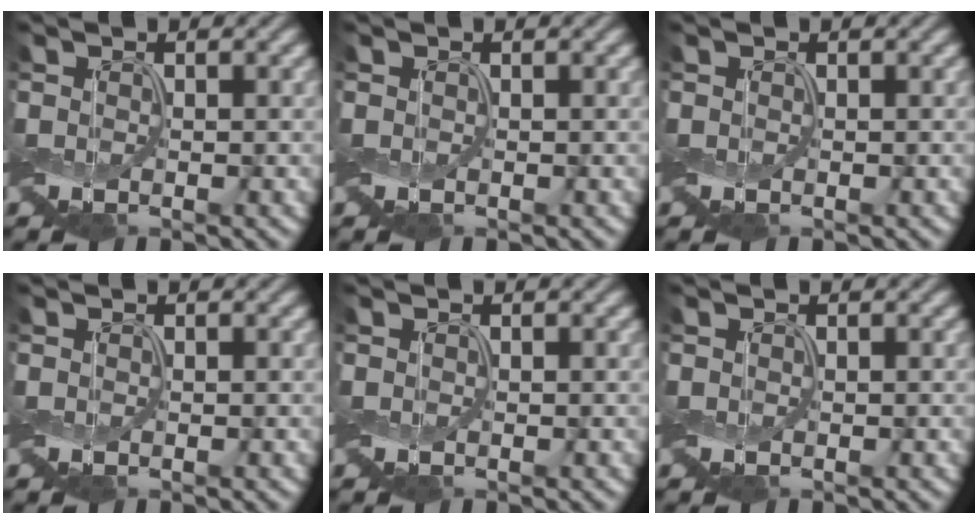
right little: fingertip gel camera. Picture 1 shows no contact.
{"total": 0.0}
{"total": 0.0}
{"total": 0.0}
{"total": 0.0}
{"total": 0.0}